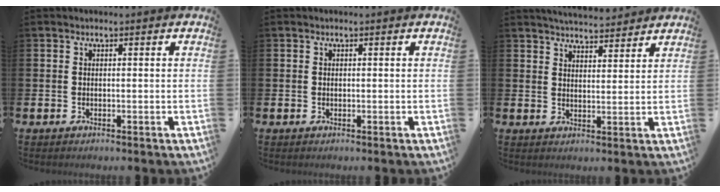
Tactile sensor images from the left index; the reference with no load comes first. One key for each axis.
{"total": 0.0}
{"total": 5.0, "fx": 5.0, "fy": 0.6, "fz": 0.3, "tx": -0.014, "ty": -0.025, "tz": 0.091}